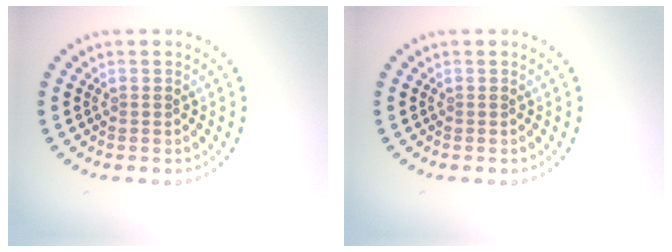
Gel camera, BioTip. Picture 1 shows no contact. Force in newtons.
{"total": 0.0}